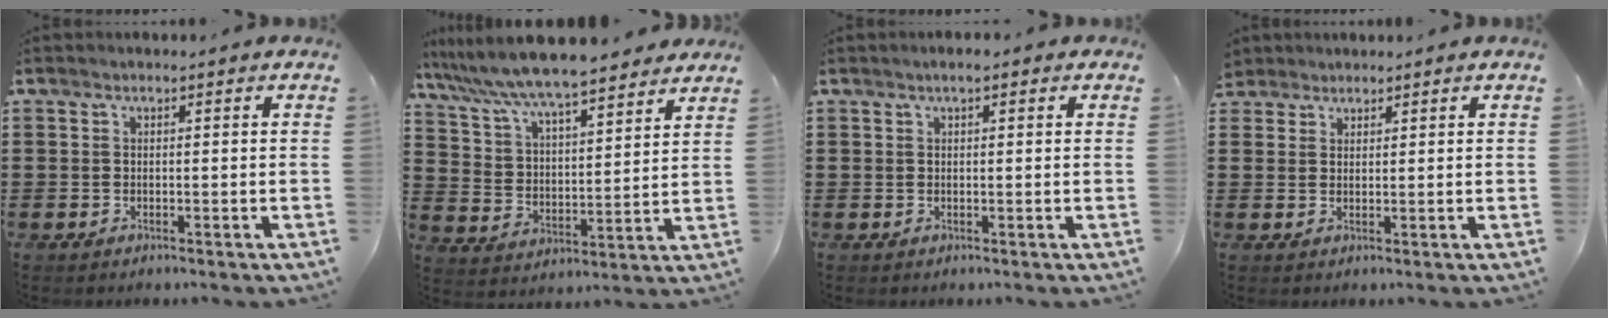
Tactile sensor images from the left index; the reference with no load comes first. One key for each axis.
{"total": 8.2, "fx": 7.5, "fy": 0.9, "fz": 3.1, "tx": -0.093, "ty": -0.043, "tz": 0.132}
{"total": 1.2, "fx": 0.3, "fy": 0.4, "fz": 1.1, "tx": -0.020, "ty": 0.003, "tz": 0.004}
{"total": 2.1, "fx": 1.8, "fy": 1.1, "fz": 0.0, "tx": -0.008, "ty": 0.007, "tz": 0.036}